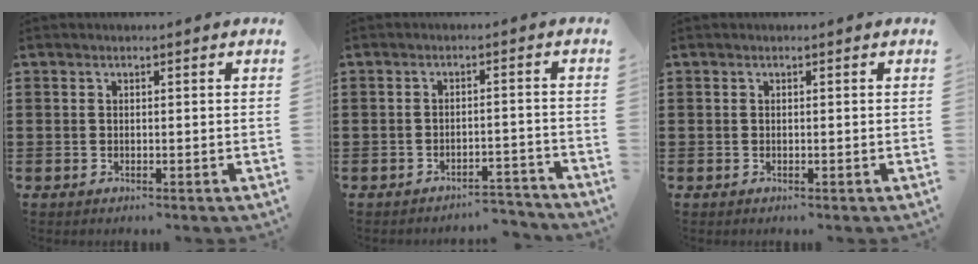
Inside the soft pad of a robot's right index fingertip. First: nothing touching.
{"total": 3.3, "force": [-3.2, 0.2, 0.6], "torque": [-0.015, 0.001, -0.068]}
{"total": 0.0}